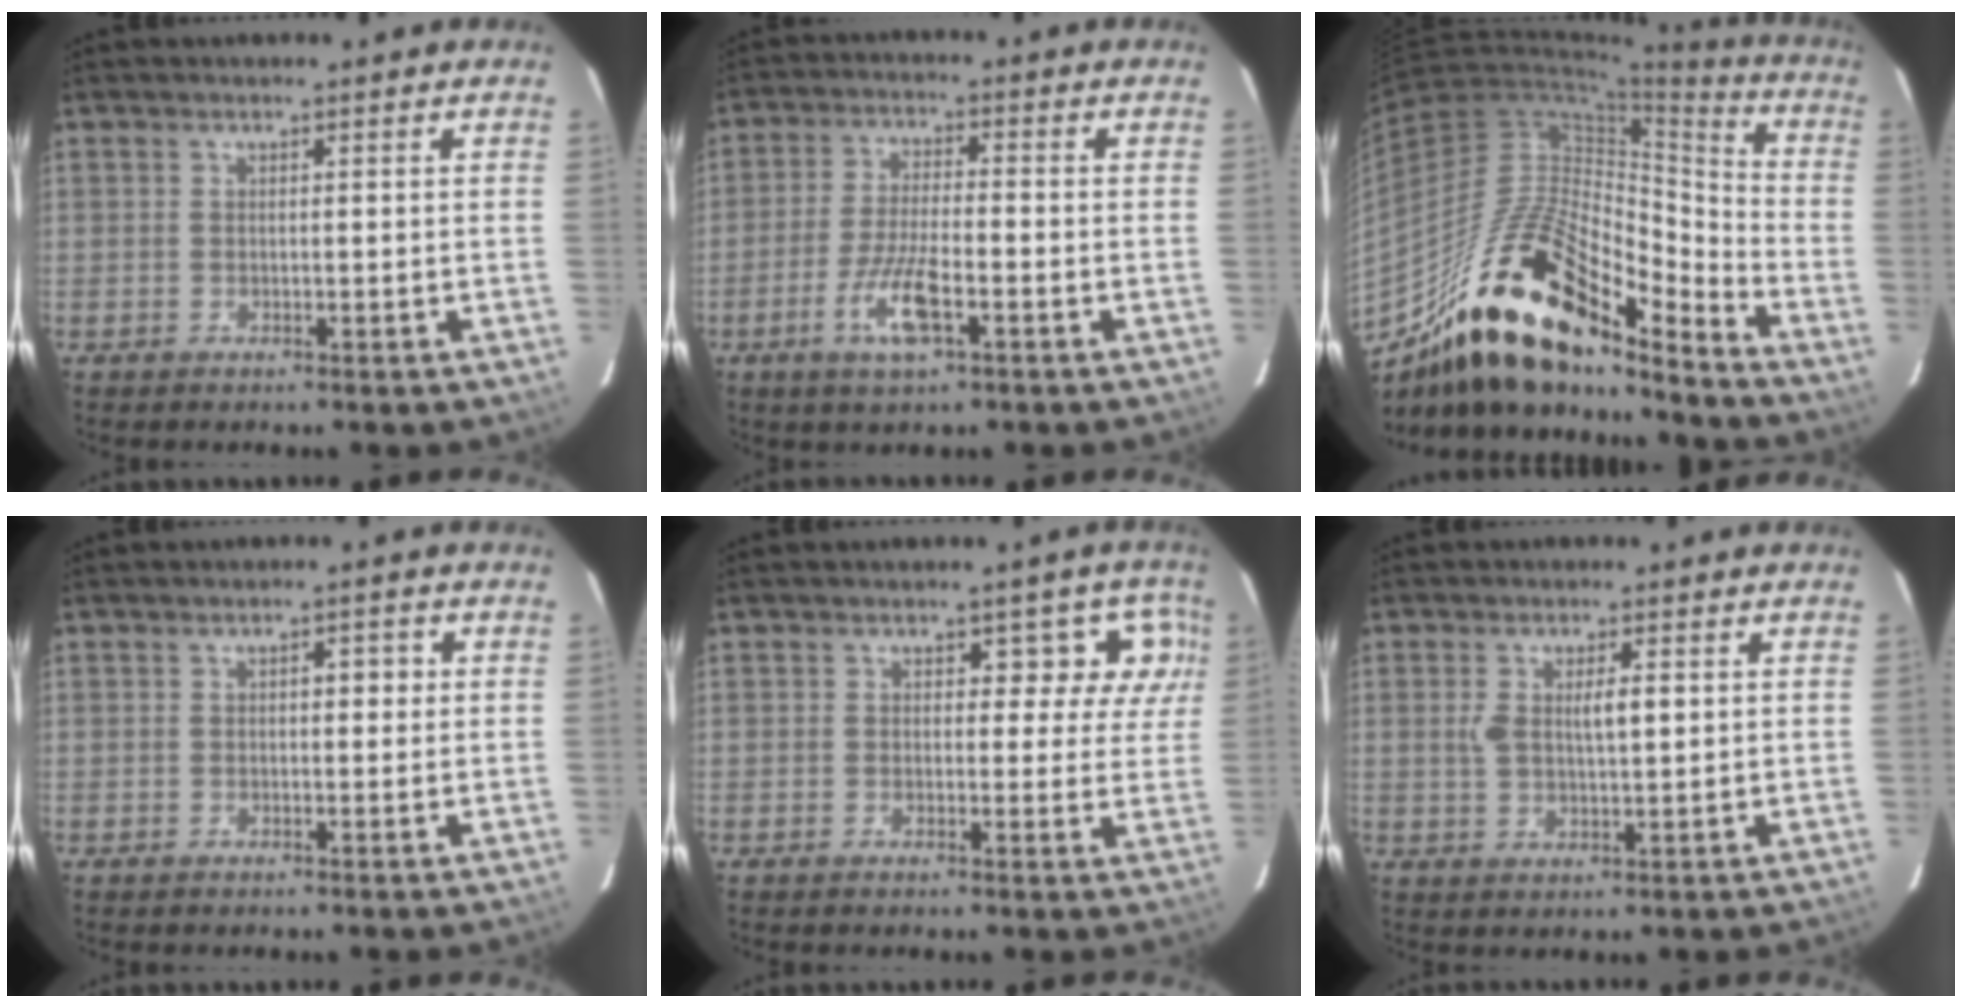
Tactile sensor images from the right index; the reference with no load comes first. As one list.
[{"total": 7.6, "force": [-3.4, 1.4, 6.6], "torque": [-0.134, -0.008, -0.062]}, {"total": 21.9, "force": [-15.0, 6.5, 14.7], "torque": [-0.263, 0.018, -0.259]}, {"total": 1.9, "force": [0.3, 0.9, 1.7], "torque": [-0.023, 0.012, 0.003]}, {"total": 5.8, "force": [2.3, 3.6, 3.8], "torque": [-0.013, 0.012, 0.014]}, {"total": 4.6, "force": [0.9, 1.4, 4.3], "torque": [-0.080, 0.005, 0.018]}]